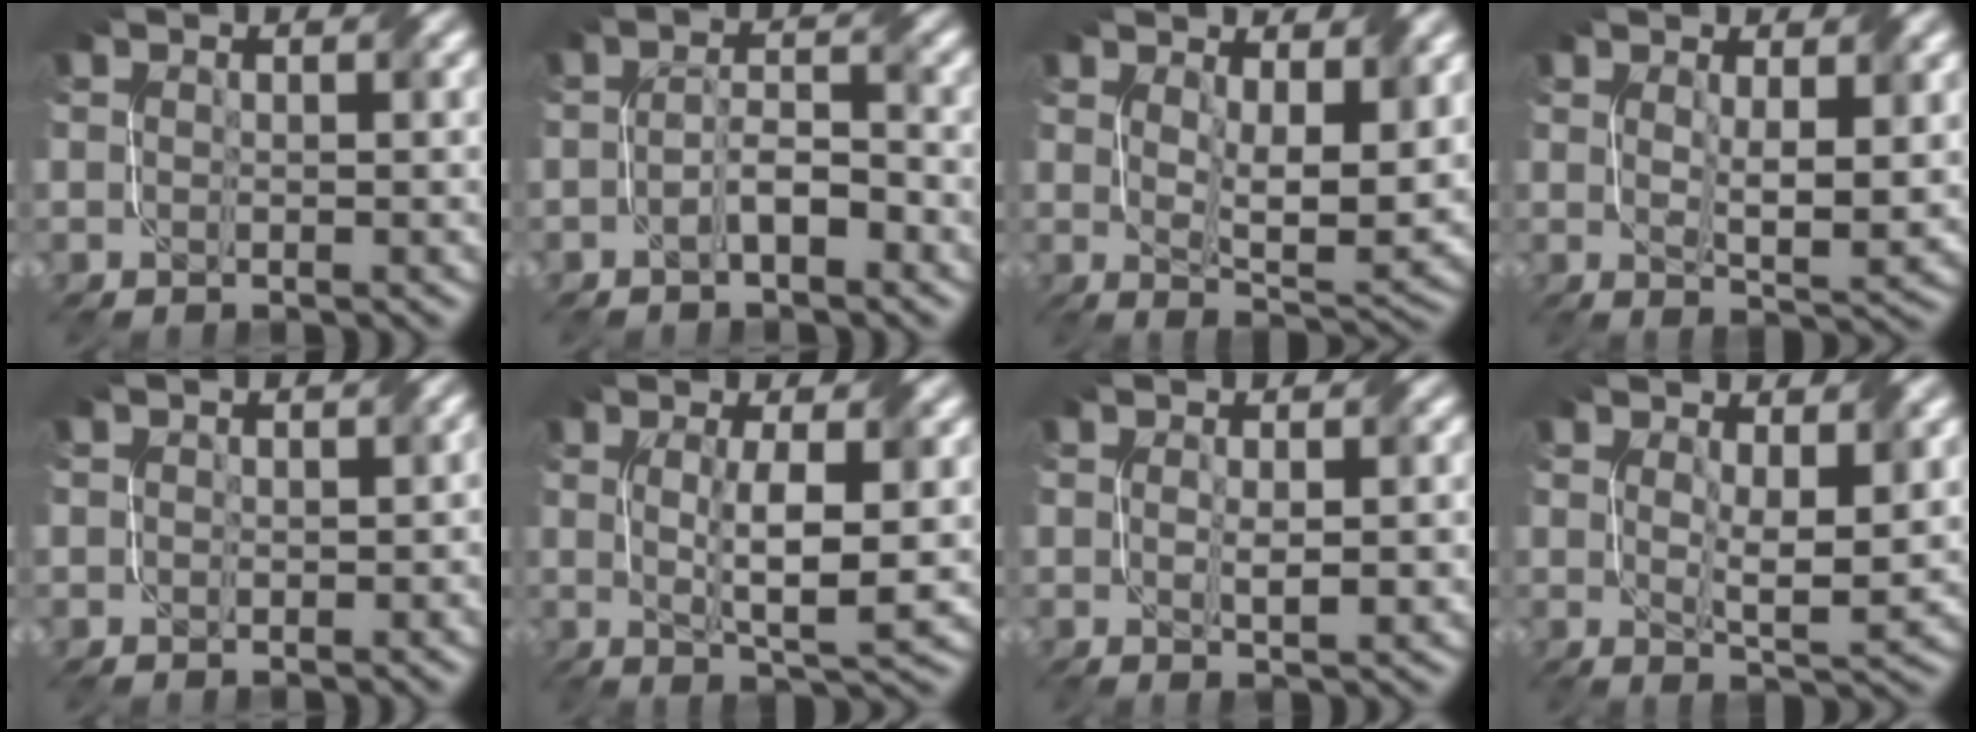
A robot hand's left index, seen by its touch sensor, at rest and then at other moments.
{"total": 2.7, "force": [-1.4, 0.9, 2.2], "torque": [-0.039, 0.009, -0.029]}
{"total": 6.7, "force": [2.3, 2.5, 5.8], "torque": [-0.104, -0.010, 0.044]}
{"total": 3.8, "force": [1.1, 1.0, 3.5], "torque": [-0.065, -0.008, 0.025]}
{"total": 1.1, "force": [0.0, 1.0, 0.4], "torque": [-0.003, -0.004, -0.003]}
{"total": 4.9, "force": [0.3, 0.8, 4.8], "torque": [-0.087, -0.004, 0.008]}
{"total": 2.4, "force": [-0.2, 0.8, 2.2], "torque": [-0.041, -0.002, 0.001]}
{"total": 3.6, "force": [1.2, 1.0, 3.2], "torque": [-0.061, -0.008, 0.024]}